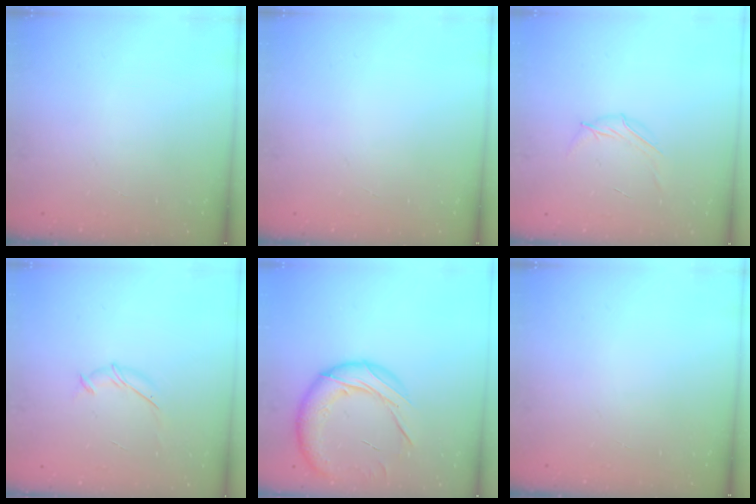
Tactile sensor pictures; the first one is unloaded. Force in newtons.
{"total": 0.0}
{"total": 5.2, "press": 5.1, "slide": 1.0}
{"total": 5.3, "press": 5.1, "slide": 1.0}
{"total": 18.1, "press": 17.9, "slide": 2.8}
{"total": 0.0}